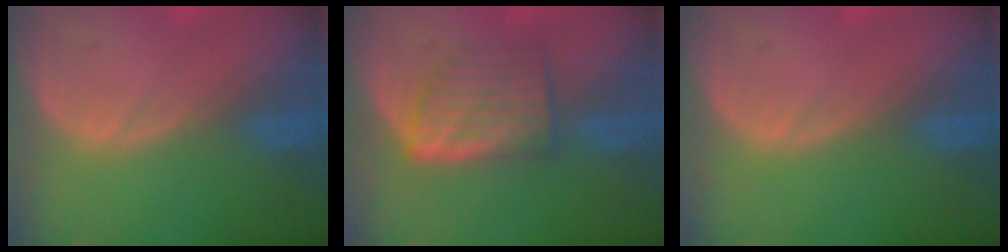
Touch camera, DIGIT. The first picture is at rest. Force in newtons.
{"total": 6.3, "press": 6.0, "slide": 1.7}
{"total": 0.0}